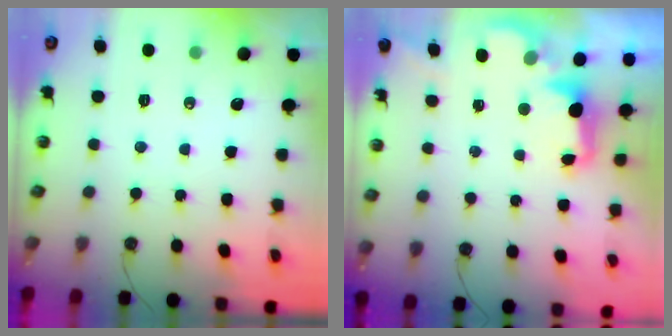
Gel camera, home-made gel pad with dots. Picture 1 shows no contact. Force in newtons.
{"total": 2.8, "press": 2.6, "slide": 0.8}